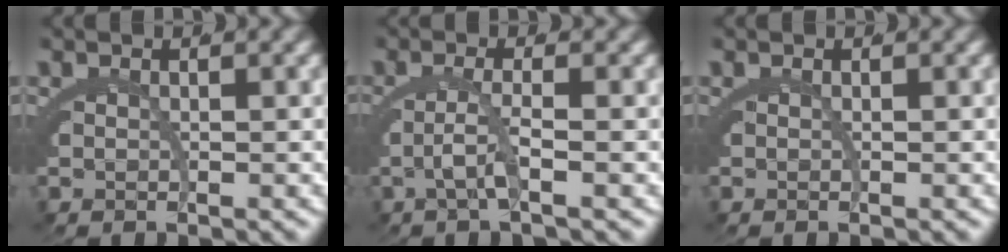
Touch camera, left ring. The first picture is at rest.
{"total": 2.2, "force": [-1.0, -1.7, 1.0], "torque": [-0.002, 0.009, -0.024]}
{"total": 0.0}